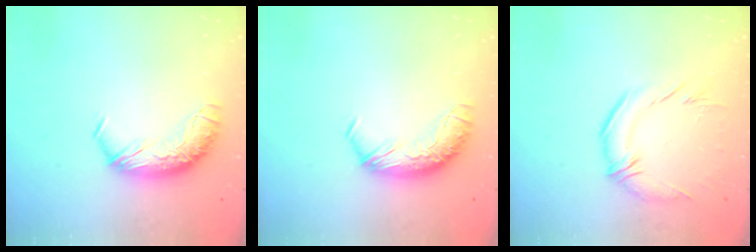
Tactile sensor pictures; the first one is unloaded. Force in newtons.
{"total": 0.0}
{"total": 2.7, "press": 1.0, "slide": 2.5}